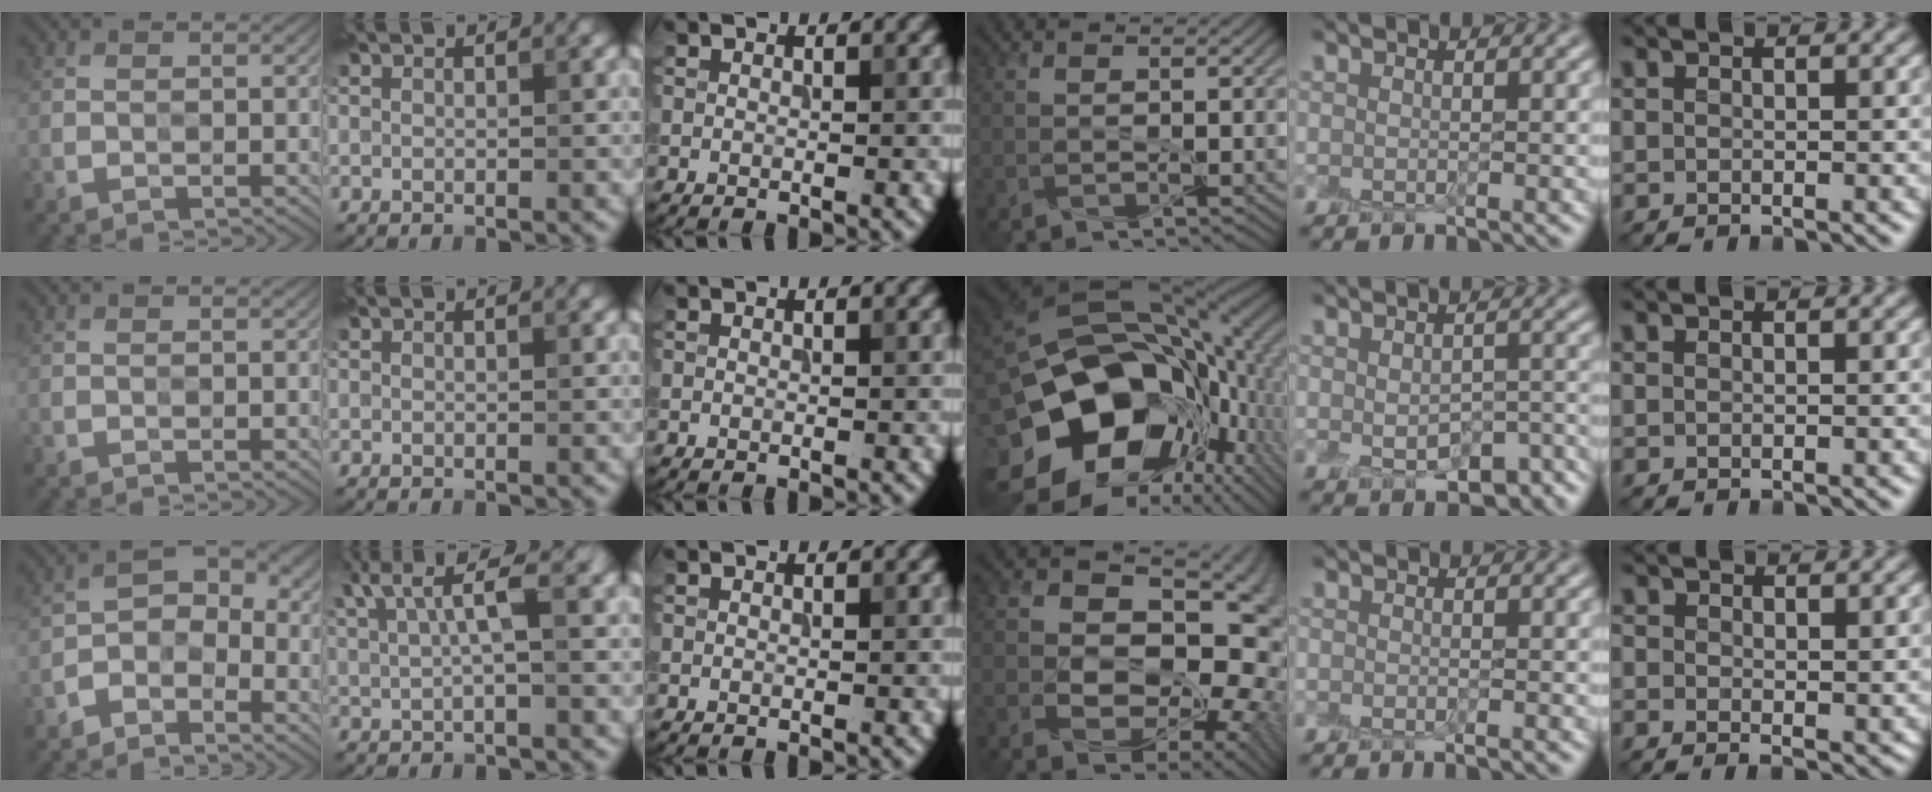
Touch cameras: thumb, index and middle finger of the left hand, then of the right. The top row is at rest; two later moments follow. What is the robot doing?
{"motion": "peel", "object": "aluminum foil"}